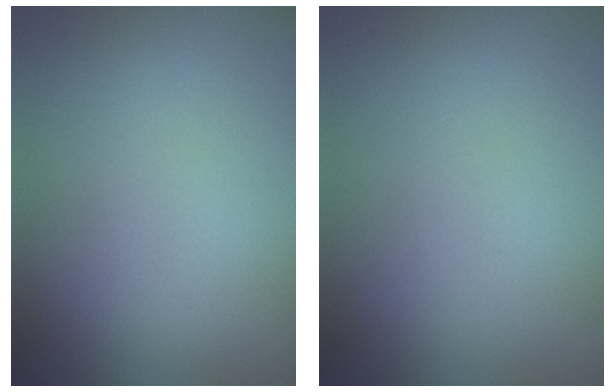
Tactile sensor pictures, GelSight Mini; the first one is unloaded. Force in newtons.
{"total": 0.0}